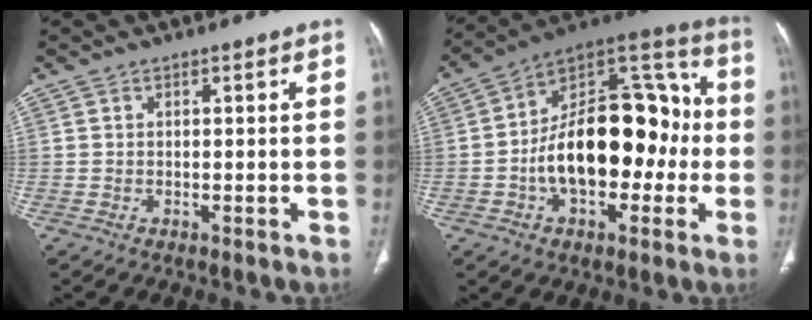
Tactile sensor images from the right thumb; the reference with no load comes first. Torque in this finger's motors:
{"motor_torque": [1.45, 3.56, 1.69, -0.43, 0.19]}